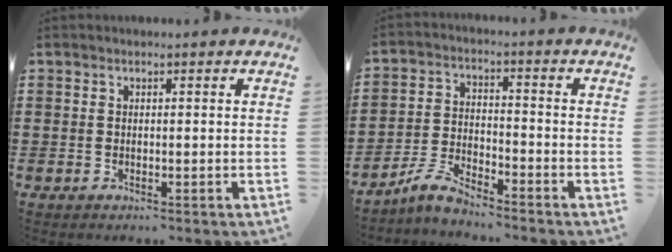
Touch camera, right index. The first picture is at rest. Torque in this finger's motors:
{"motor_torque": [-0.45, -0.64, 0.05, 0.06]}